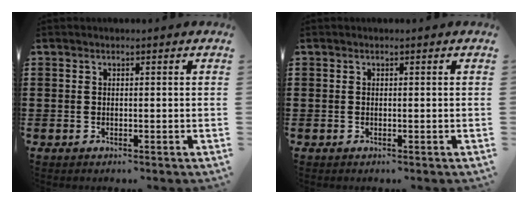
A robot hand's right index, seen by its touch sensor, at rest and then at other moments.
{"total": 0.0}